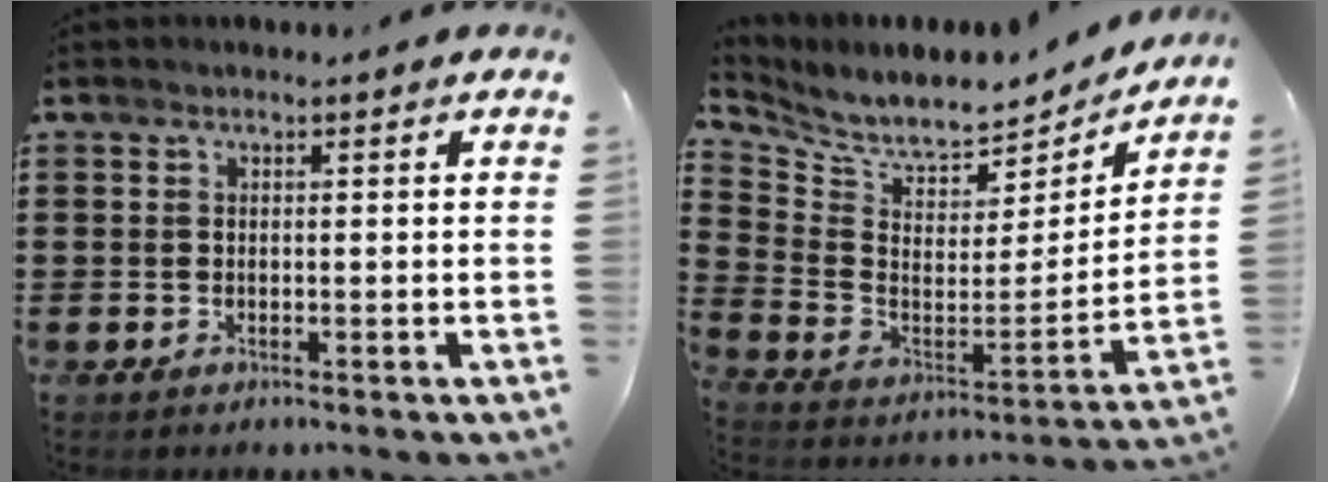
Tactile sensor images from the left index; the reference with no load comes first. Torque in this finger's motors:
{"motor_torque": [1.67, -0.47, 0.02, -0.02]}